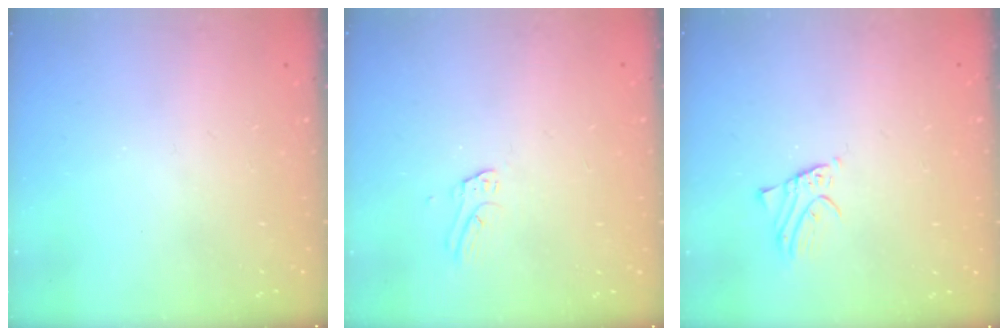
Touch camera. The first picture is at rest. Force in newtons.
{"total": 3.3, "press": 3.3, "slide": 0.3}
{"total": 1.5, "press": 1.5, "slide": 0.0}